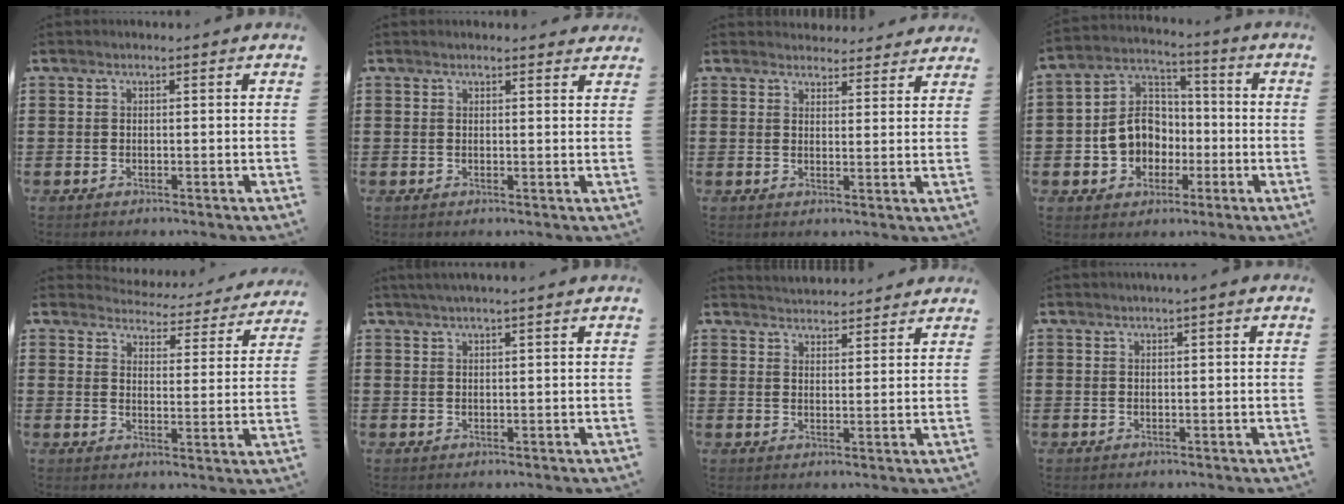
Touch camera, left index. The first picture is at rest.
{"total": 1.1, "force": [1.0, 0.3, 0.2], "torque": [-0.006, 0.003, 0.019]}
{"total": 3.2, "force": [3.2, 0.7, 0.0], "torque": [-0.002, -0.015, 0.059]}
{"total": 8.6, "force": [-2.0, 7.6, 3.6], "torque": [-0.103, 0.019, -0.038]}
{"total": 4.3, "force": [4.3, 0.3, 0.0], "torque": [-0.019, -0.038, 0.070]}
{"total": 1.4, "force": [1.1, -0.2, 0.9], "torque": [-0.017, 0.000, 0.020]}
{"total": 3.5, "force": [3.5, 0.1, 0.0], "torque": [-0.009, -0.012, 0.064]}
{"total": 1.0, "force": [0.7, -0.1, 0.7], "torque": [-0.013, -0.001, 0.013]}